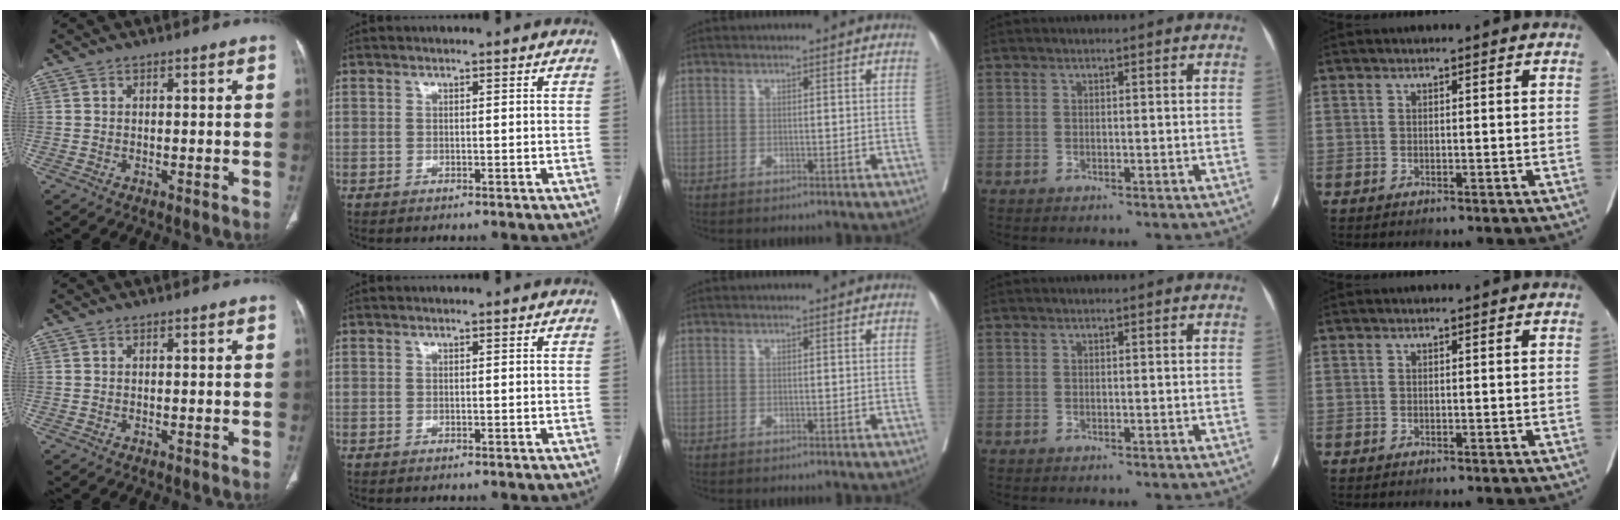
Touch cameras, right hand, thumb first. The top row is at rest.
{}